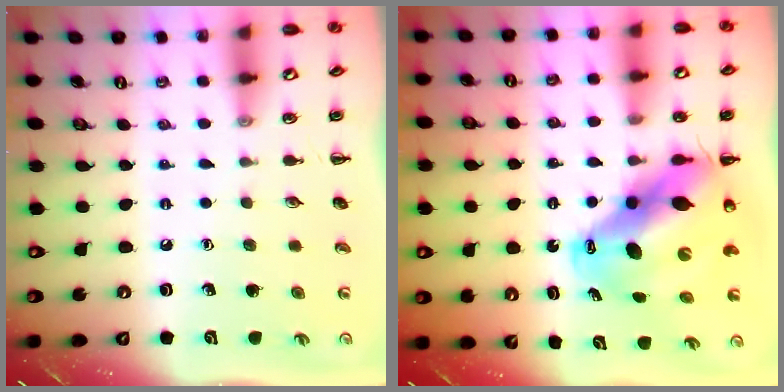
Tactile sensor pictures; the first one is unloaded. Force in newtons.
{"total": 15.8, "press": 15.2, "slide": 4.5}